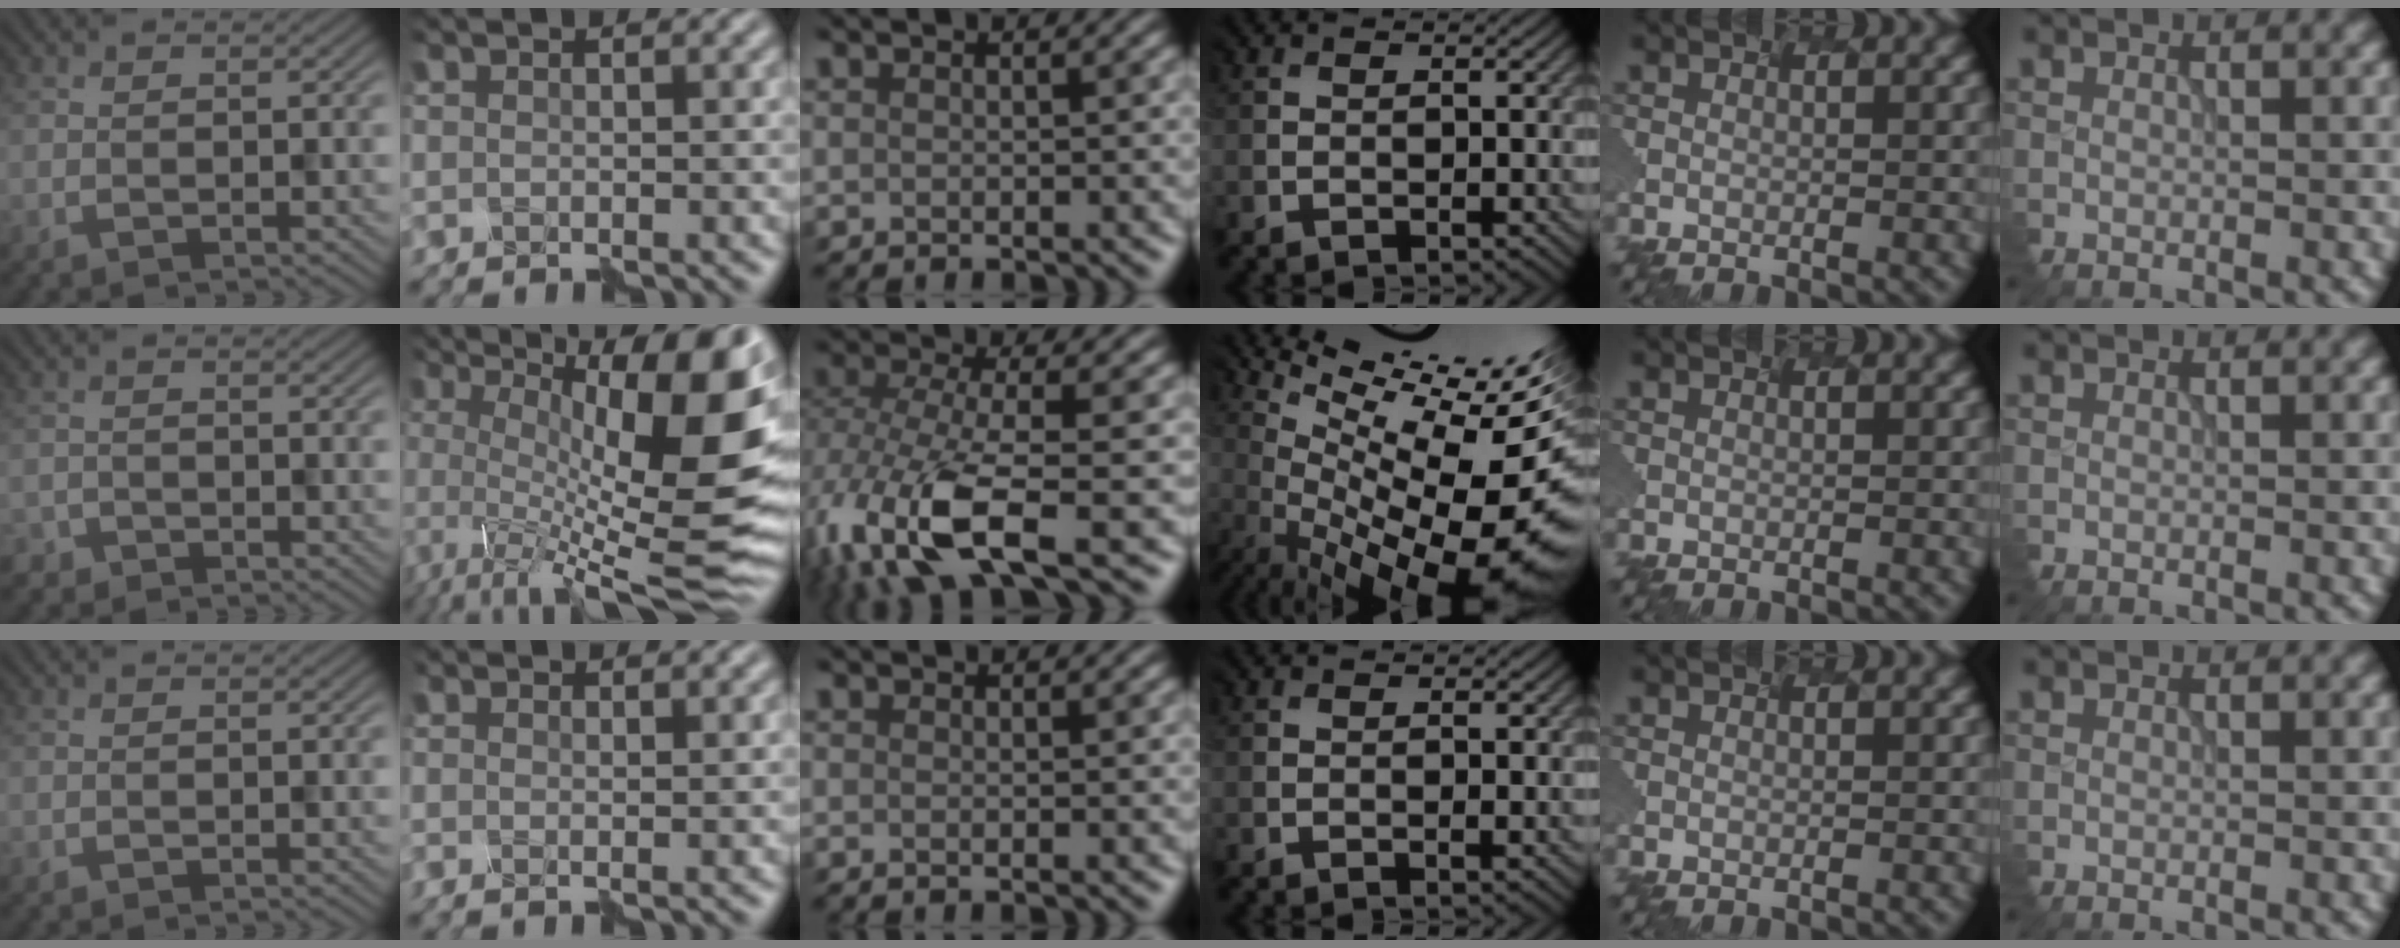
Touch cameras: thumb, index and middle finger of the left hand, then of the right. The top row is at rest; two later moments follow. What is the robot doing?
{"motion": "disassemble", "object": "velcro strap"}